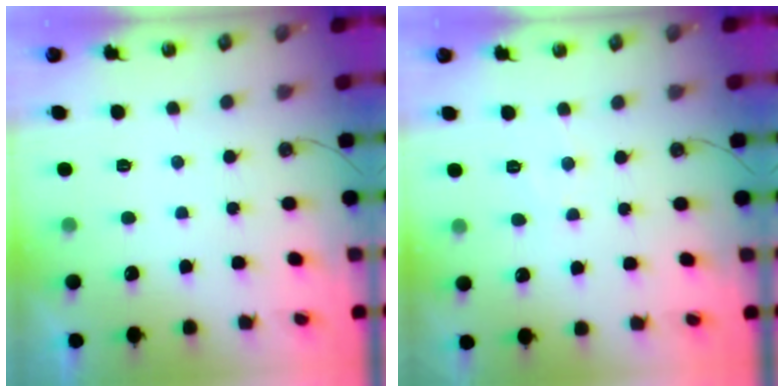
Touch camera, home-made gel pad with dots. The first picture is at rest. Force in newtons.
{"total": 4.8, "press": 4.8, "slide": 0.3}